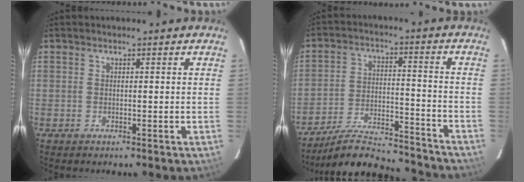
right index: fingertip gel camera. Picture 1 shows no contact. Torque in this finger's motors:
{"motor_torque": [0.99, -1.15, 0.53, 0.06]}